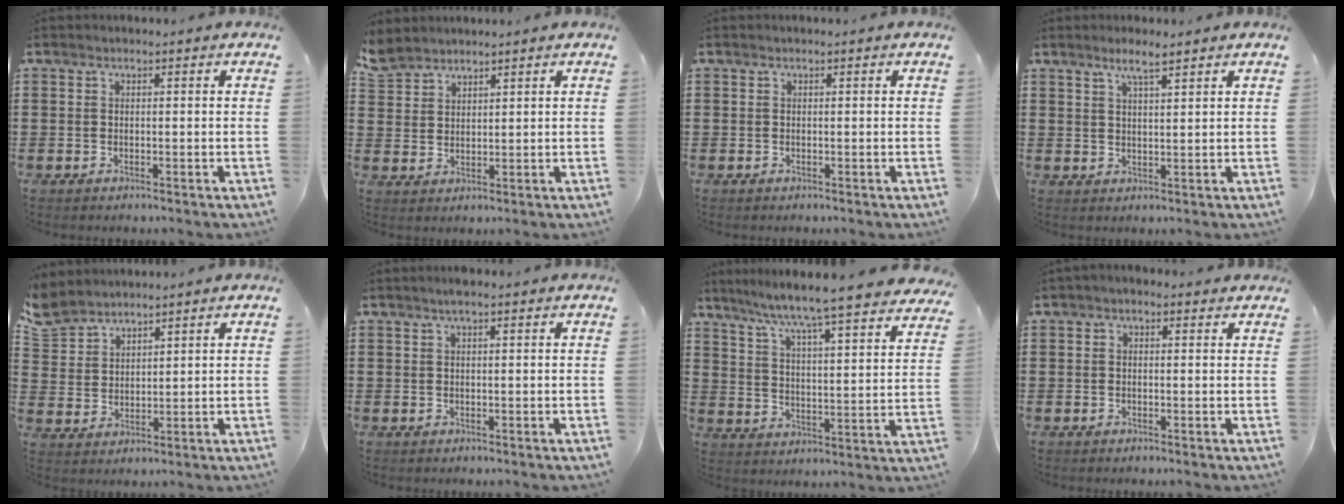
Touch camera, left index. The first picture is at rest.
{"total": 3.4, "force": [3.2, 1.2, 0.2], "torque": [-0.017, -0.003, 0.062]}
{"total": 0.0}
{"total": 3.1, "force": [2.4, 0.3, 2.0], "torque": [-0.044, 0.005, 0.041]}
{"total": 4.5, "force": [4.1, 1.8, 0.6], "torque": [-0.032, -0.012, 0.076]}
{"total": 1.4, "force": [0.8, 0.1, 1.2], "torque": [-0.023, 0.002, 0.014]}
{"total": 6.3, "force": [5.7, -1.3, 2.3], "torque": [-0.071, -0.055, 0.089]}
{"total": 0.8, "force": [0.1, 0.6, 0.5], "torque": [-0.011, 0.006, 0.000]}